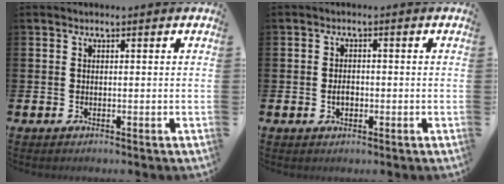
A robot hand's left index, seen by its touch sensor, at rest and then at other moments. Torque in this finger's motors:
{"motor_torque": [0.36, 0.32, 0.04, 0.07]}